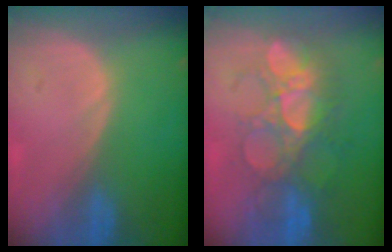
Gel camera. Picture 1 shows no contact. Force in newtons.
{"total": 9.0, "press": 8.8, "slide": 1.8}